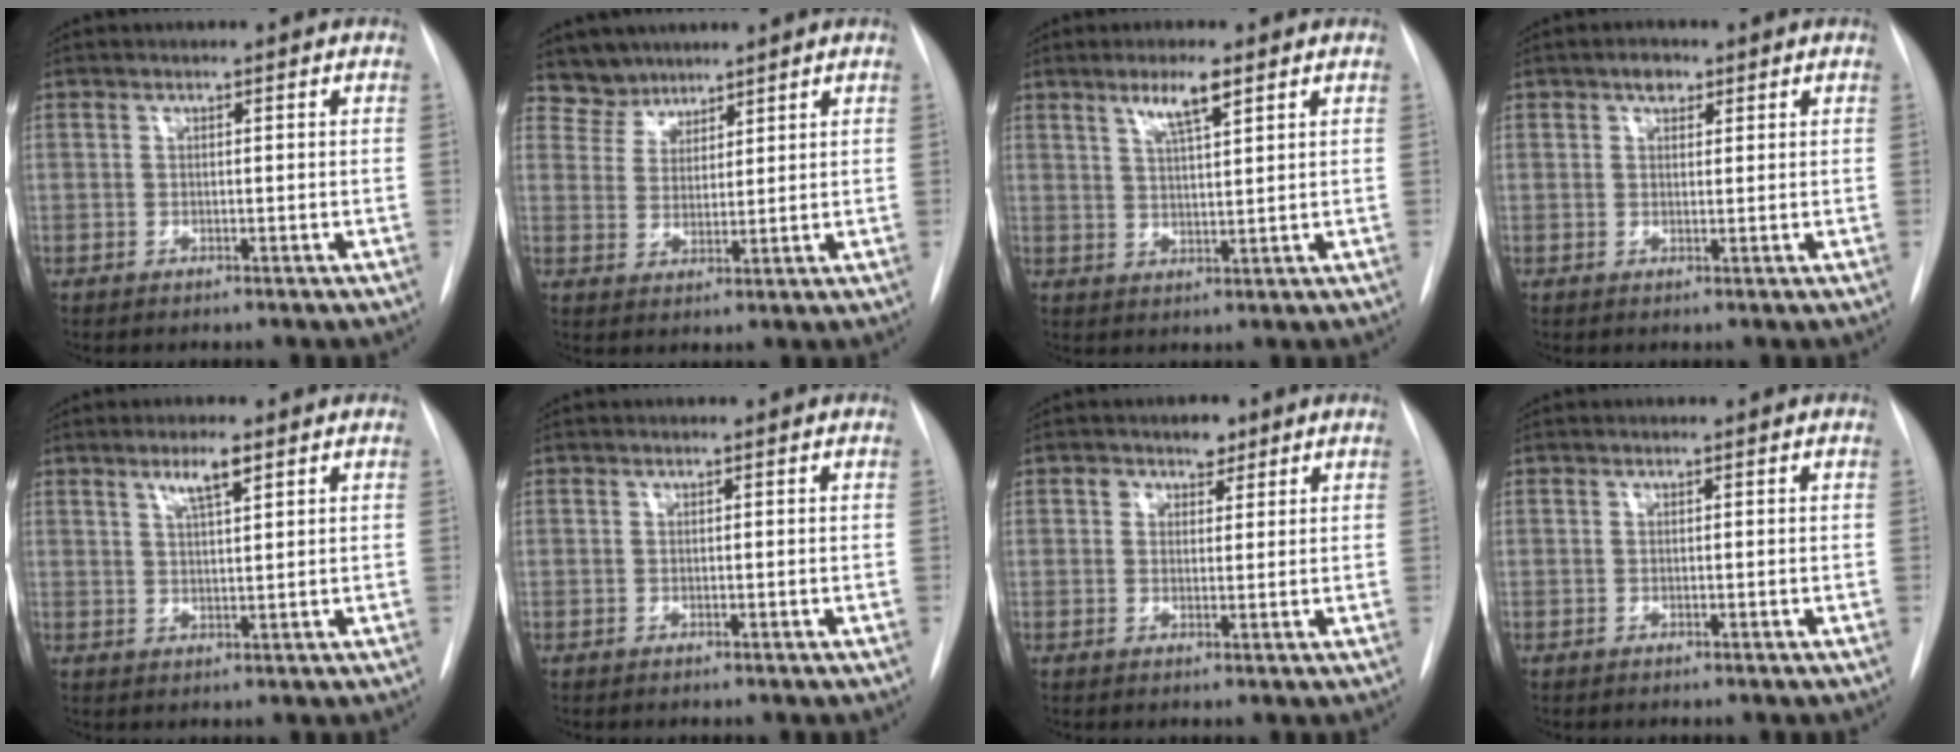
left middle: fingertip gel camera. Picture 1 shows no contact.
{"total": 4.6, "force": [4.0, 2.2, -0.7], "torque": [0.022, 0.002, 0.075]}
{"total": 5.0, "force": [3.1, 0.4, 4.0], "torque": [-0.074, 0.000, 0.054]}
{"total": 2.1, "force": [1.3, 1.3, 1.1], "torque": [-0.019, 0.005, 0.019]}
{"total": 3.8, "force": [2.3, 0.3, 3.0], "torque": [-0.058, 0.000, 0.040]}
{"total": 0.0}
{"total": 2.8, "force": [1.6, 1.9, 1.1], "torque": [-0.010, 0.002, 0.021]}
{"total": 0.0}